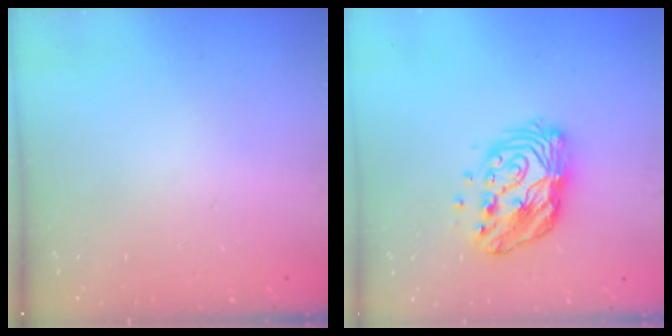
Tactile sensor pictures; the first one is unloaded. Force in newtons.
{"total": 13.0, "press": 13.0, "slide": 0.9}